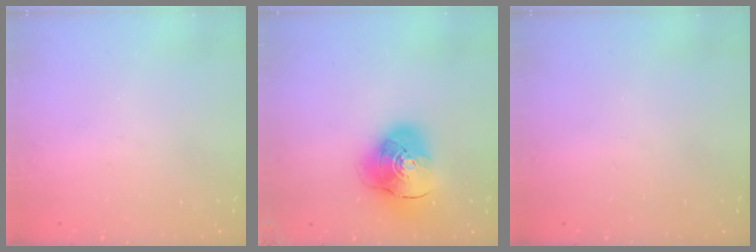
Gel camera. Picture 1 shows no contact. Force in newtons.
{"total": 14.4, "press": 14.2, "slide": 2.1}
{"total": 0.0}